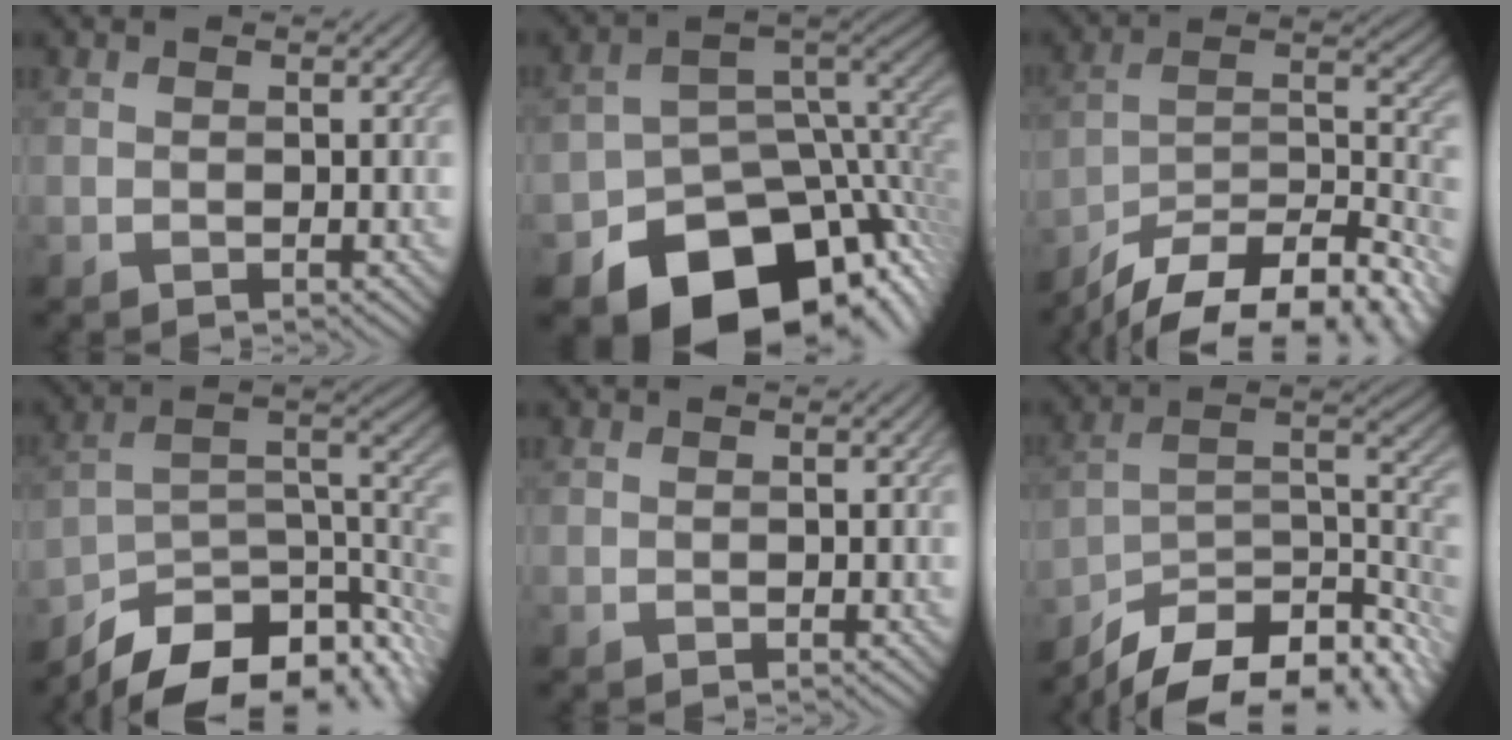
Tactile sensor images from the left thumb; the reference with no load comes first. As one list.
[{"total": 16.9, "force": [-9.6, 10.7, 8.9], "torque": [-0.148, -0.060, -0.132]}, {"total": 15.7, "force": [-12.7, 4.4, 8.1], "torque": [-0.151, -0.010, -0.198]}, {"total": 13.1, "force": [-9.0, 5.7, 7.7], "torque": [-0.150, -0.028, -0.134]}, {"total": 0.0}, {"total": 14.5, "force": [-10.7, 5.4, 8.1], "torque": [-0.162, -0.027, -0.157]}]